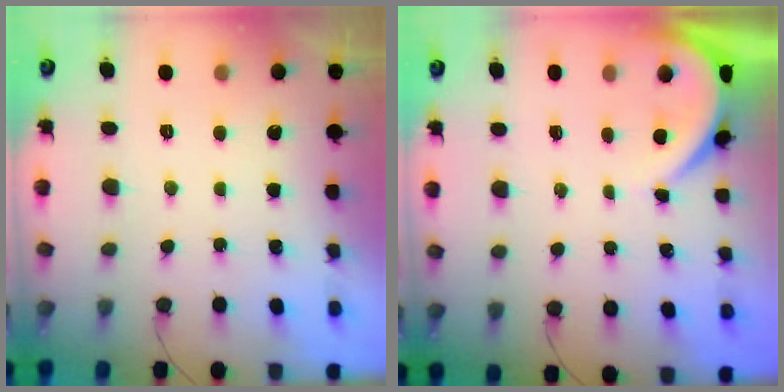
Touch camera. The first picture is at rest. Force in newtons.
{"total": 3.7, "press": 3.6, "slide": 0.2}